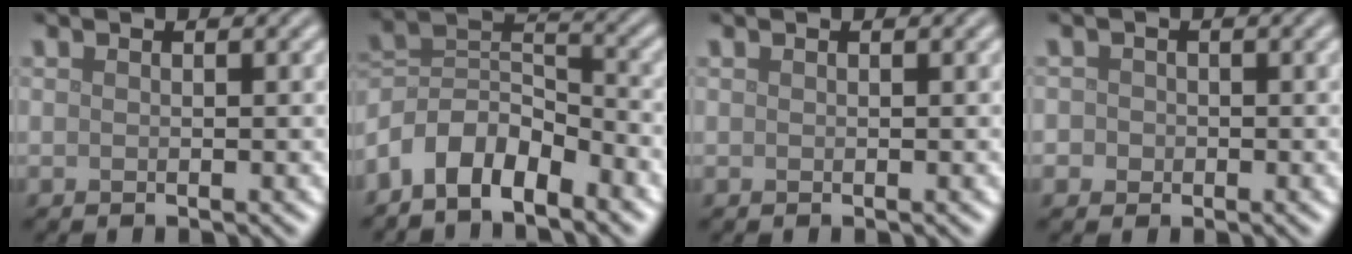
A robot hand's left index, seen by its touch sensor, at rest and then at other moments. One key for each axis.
{"total": 6.7, "fx": -4.6, "fy": 3.0, "fz": 3.8, "tx": -0.061, "ty": 0.010, "tz": -0.094}
{"total": 0.0}
{"total": 1.9, "fx": 0.1, "fy": 1.8, "fz": 0.6, "tx": 0.006, "ty": 0.007, "tz": -0.014}